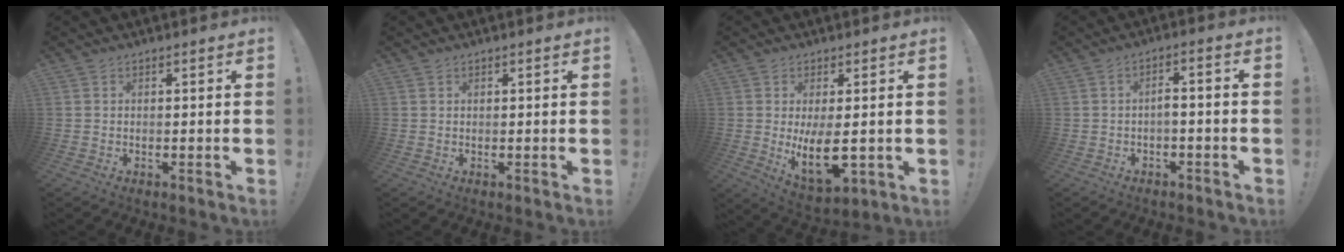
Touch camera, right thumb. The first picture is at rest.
{"total": 0.5, "force": [0.4, 0.3, 0.0], "torque": [0.008, -0.004, 0.008]}
{"total": 12.6, "force": [-0.1, 6.2, 11.0], "torque": [-0.171, -0.021, 0.005]}
{"total": 3.6, "force": [-1.7, 0.5, 3.2], "torque": [-0.052, 0.001, -0.032]}